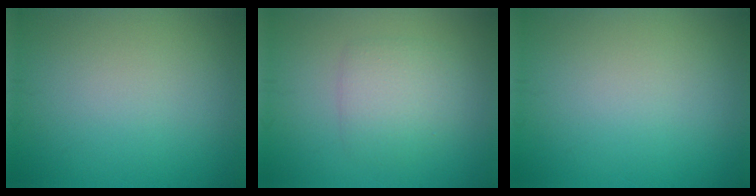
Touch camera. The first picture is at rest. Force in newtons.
{"total": 2.8, "press": 2.8, "slide": 0.0}
{"total": 0.0}